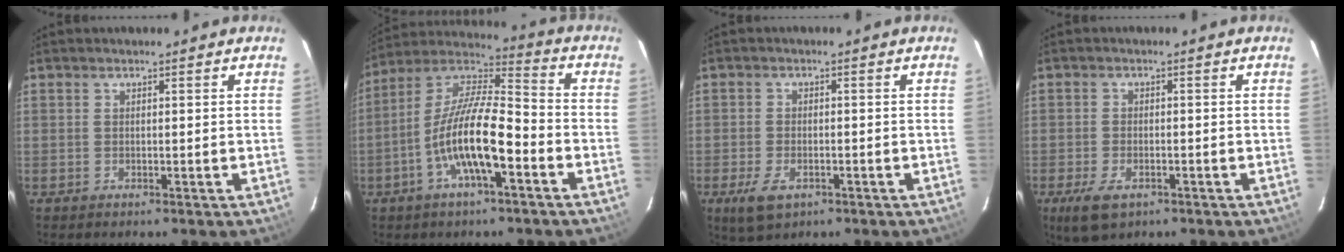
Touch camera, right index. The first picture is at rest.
{"total": 14.8, "force": [-5.7, 3.8, 13.2], "torque": [-0.255, -0.001, -0.112]}
{"total": 5.7, "force": [-3.0, 3.1, 3.8], "torque": [-0.093, -0.011, -0.049]}
{"total": 6.2, "force": [-3.5, 3.2, 4.0], "torque": [-0.098, -0.016, -0.060]}